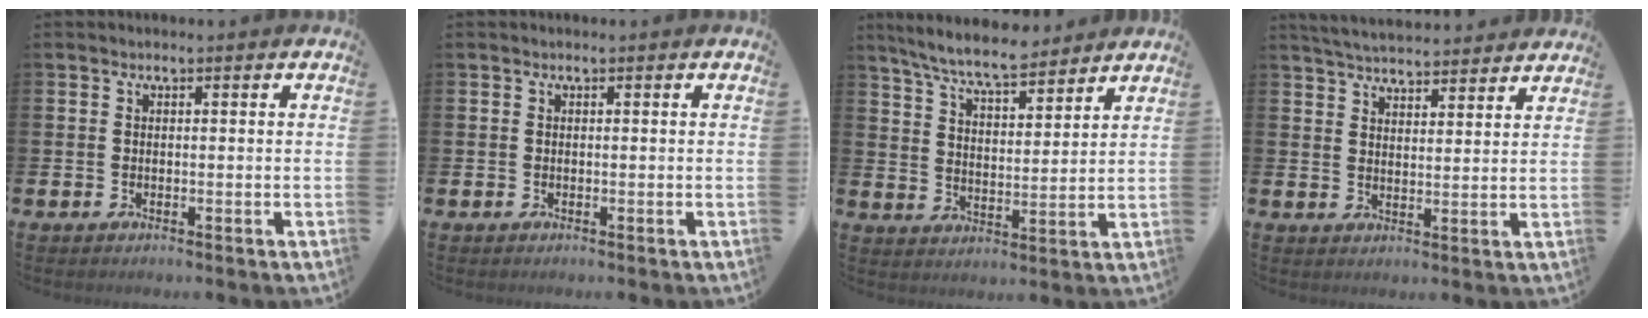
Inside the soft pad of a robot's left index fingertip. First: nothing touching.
{"total": 0.0}
{"total": 7.7, "force": [7.2, 1.0, 2.7], "torque": [-0.080, -0.033, 0.130]}
{"total": 5.0, "force": [4.9, 0.5, 0.3], "torque": [-0.019, -0.029, 0.089]}